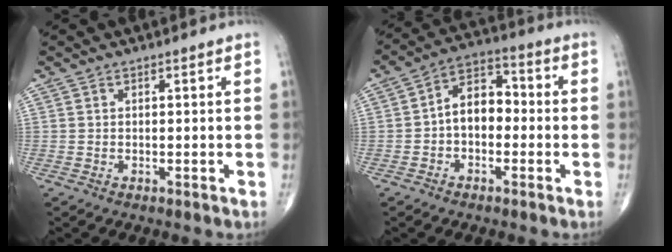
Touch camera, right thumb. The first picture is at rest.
{"total": 8.5, "force": [-1.1, 5.7, 6.2], "torque": [-0.076, 0.034, -0.036]}